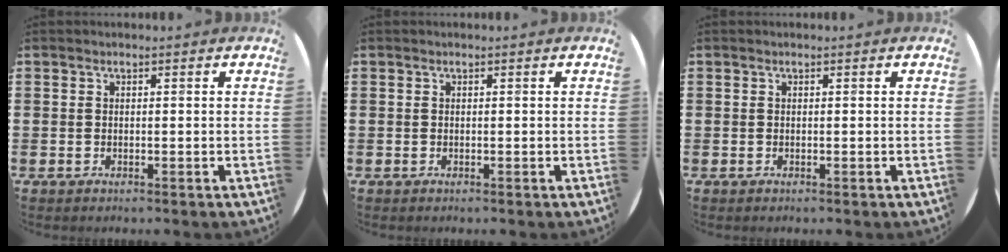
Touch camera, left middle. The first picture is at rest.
{"total": 0.0}
{"total": 0.0}